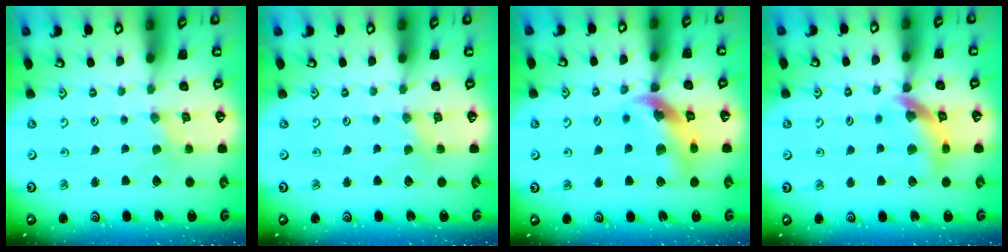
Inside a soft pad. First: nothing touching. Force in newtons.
{"total": 2.5, "press": 2.5, "slide": 0.3}
{"total": 14.1, "press": 14.0, "slide": 1.9}
{"total": 11.5, "press": 11.4, "slide": 1.5}